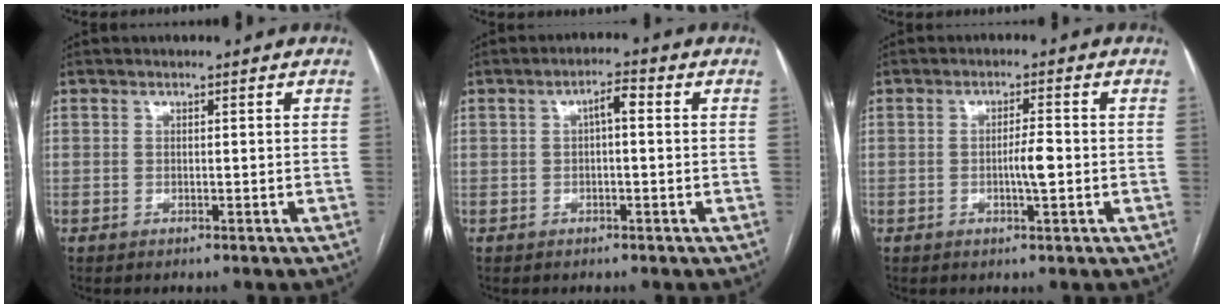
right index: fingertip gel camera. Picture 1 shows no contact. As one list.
[{"total": 2.9, "force": [0.3, 0.8, 2.8], "torque": [-0.046, 0.013, 0.004]}, {"total": 3.3, "force": [-0.7, 0.2, 3.2], "torque": [-0.055, 0.000, -0.011]}]